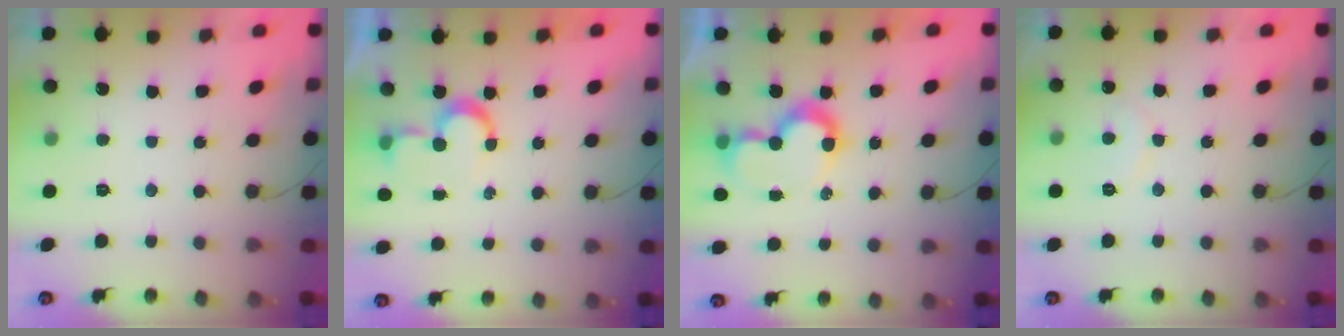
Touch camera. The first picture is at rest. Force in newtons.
{"total": 6.4, "press": 6.4, "slide": 0.6}
{"total": 8.3, "press": 8.3, "slide": 0.1}
{"total": 6.2, "press": 6.1, "slide": 0.4}